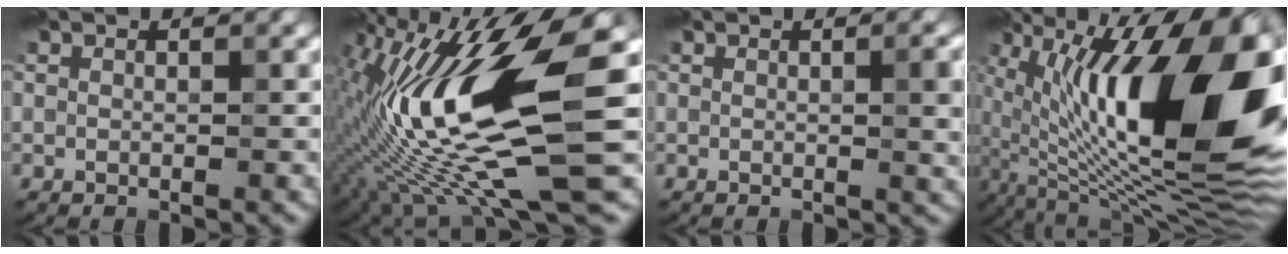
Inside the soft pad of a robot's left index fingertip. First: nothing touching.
{"total": 14.1, "force": [-1.6, 3.7, 13.5], "torque": [-0.263, 0.010, -0.029]}
{"total": 3.8, "force": [0.2, 1.1, 3.6], "torque": [-0.044, 0.005, 0.001]}
{"total": 17.2, "force": [3.1, 6.3, 15.7], "torque": [-0.250, 0.007, 0.045]}